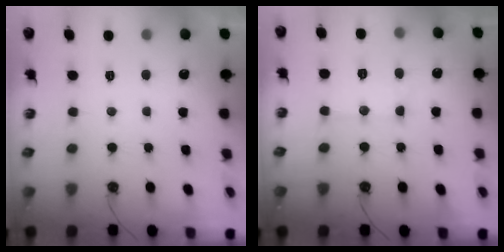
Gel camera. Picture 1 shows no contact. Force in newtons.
{"total": 10.5, "press": 10.4, "slide": 0.9}